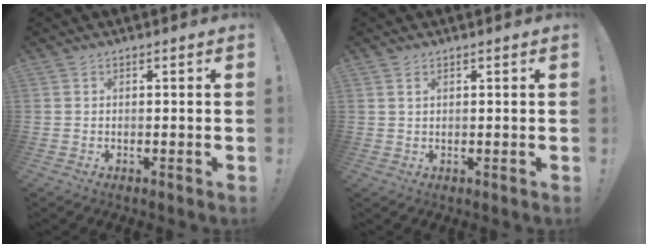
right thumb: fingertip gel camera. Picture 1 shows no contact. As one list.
[{"total": 1.1, "force": [0.6, 0.5, 0.8], "torque": [-0.008, -0.002, 0.010]}]